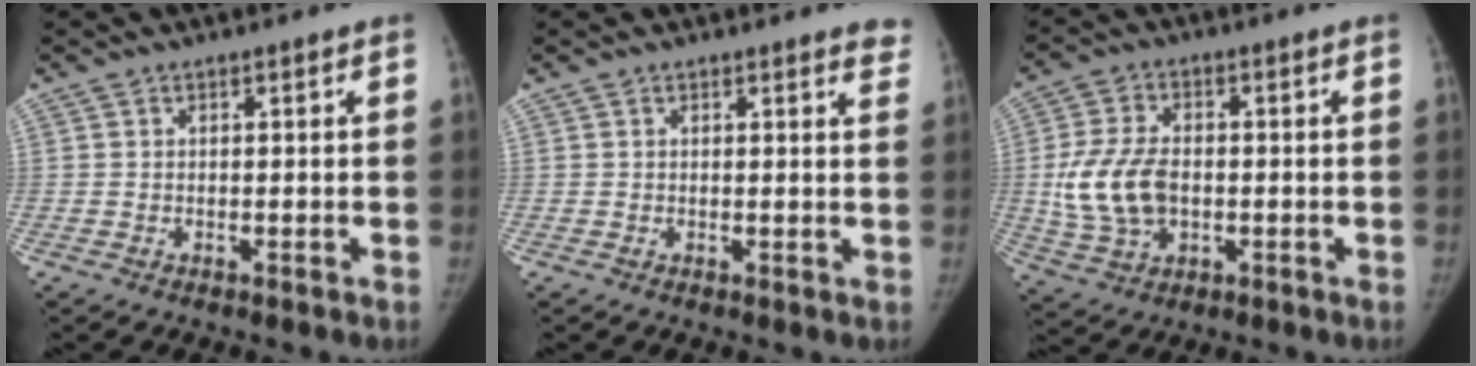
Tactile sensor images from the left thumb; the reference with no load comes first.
{"total": 3.5, "force": [3.2, 1.0, 1.3], "torque": [0.005, -0.013, 0.018]}
{"total": 11.8, "force": [-0.6, 7.7, 8.9], "torque": [-0.174, 0.004, -0.007]}